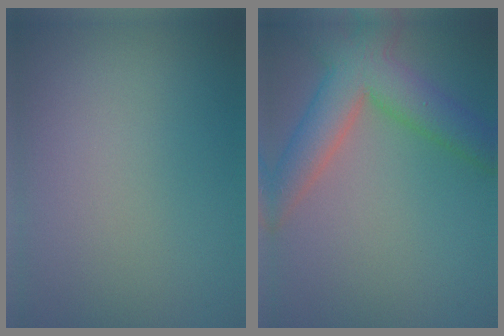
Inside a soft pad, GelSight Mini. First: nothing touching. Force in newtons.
{"total": 6.4, "press": 6.4, "slide": 0.4}